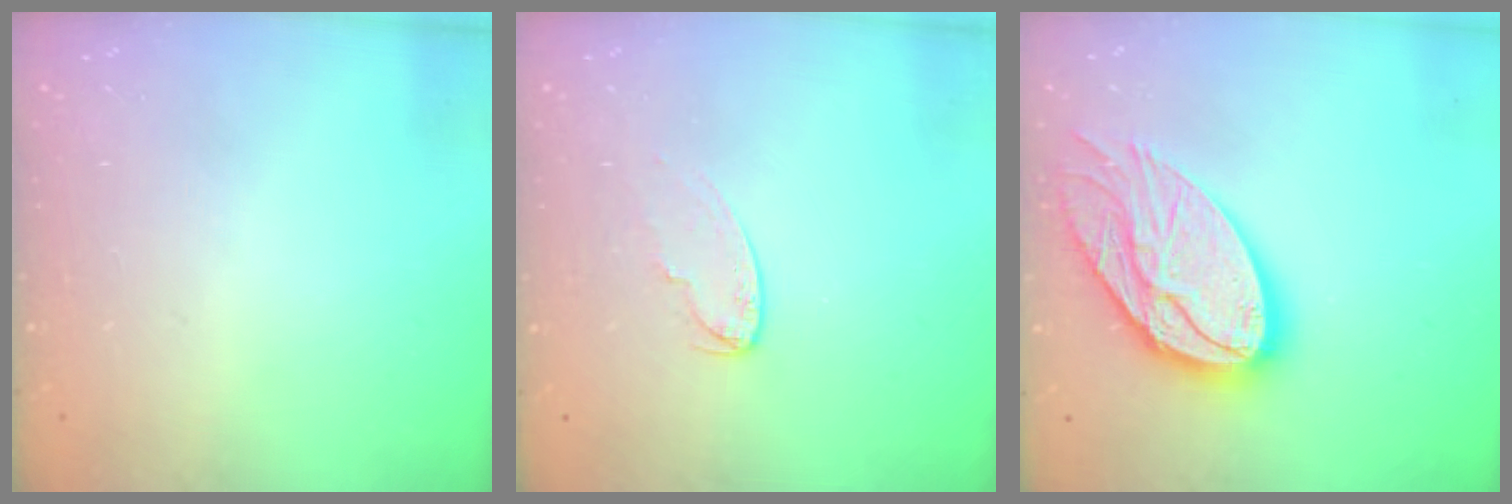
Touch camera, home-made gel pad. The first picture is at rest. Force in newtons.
{"total": 4.8, "press": 4.8, "slide": 0.5}
{"total": 20.5, "press": 20.5, "slide": 2.0}